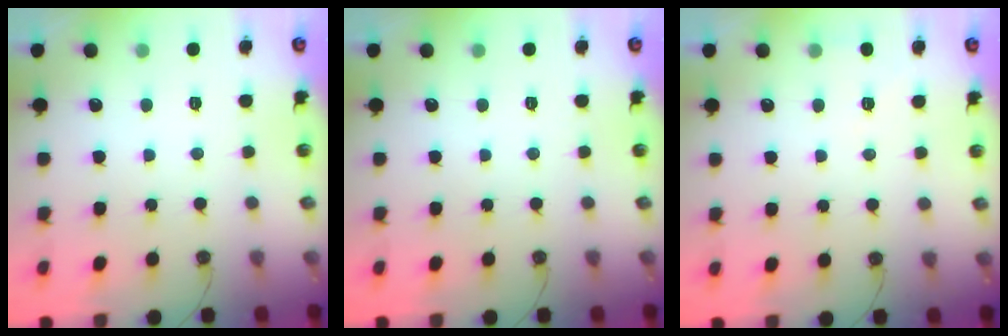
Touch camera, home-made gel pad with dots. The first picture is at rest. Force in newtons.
{"total": 0.0}
{"total": 2.7, "press": 2.6, "slide": 0.8}